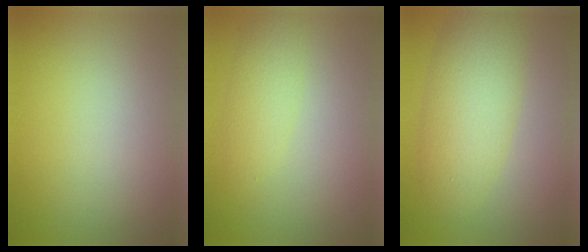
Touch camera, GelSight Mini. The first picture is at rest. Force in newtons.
{"total": 2.1, "press": 2.1, "slide": 0.1}
{"total": 5.9, "press": 5.9, "slide": 0.1}